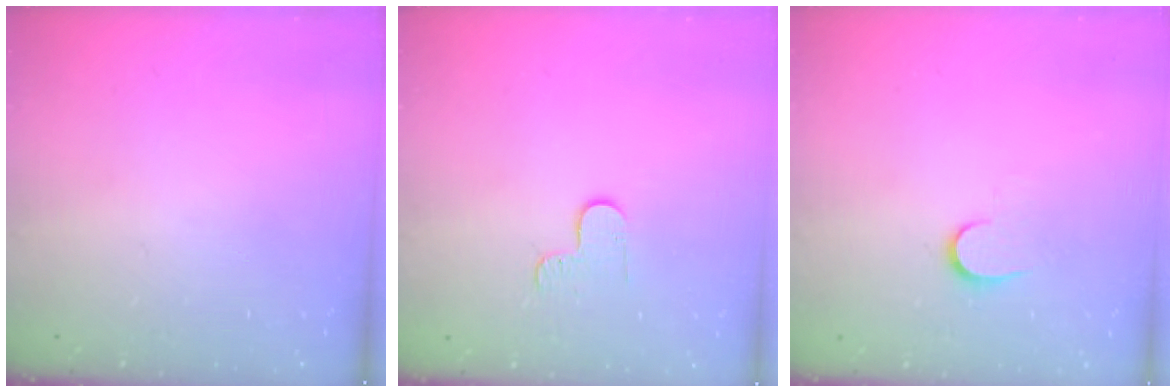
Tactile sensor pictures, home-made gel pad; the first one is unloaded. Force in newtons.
{"total": 4.1, "press": 4.1, "slide": 0.5}
{"total": 5.4, "press": 5.4, "slide": 0.6}